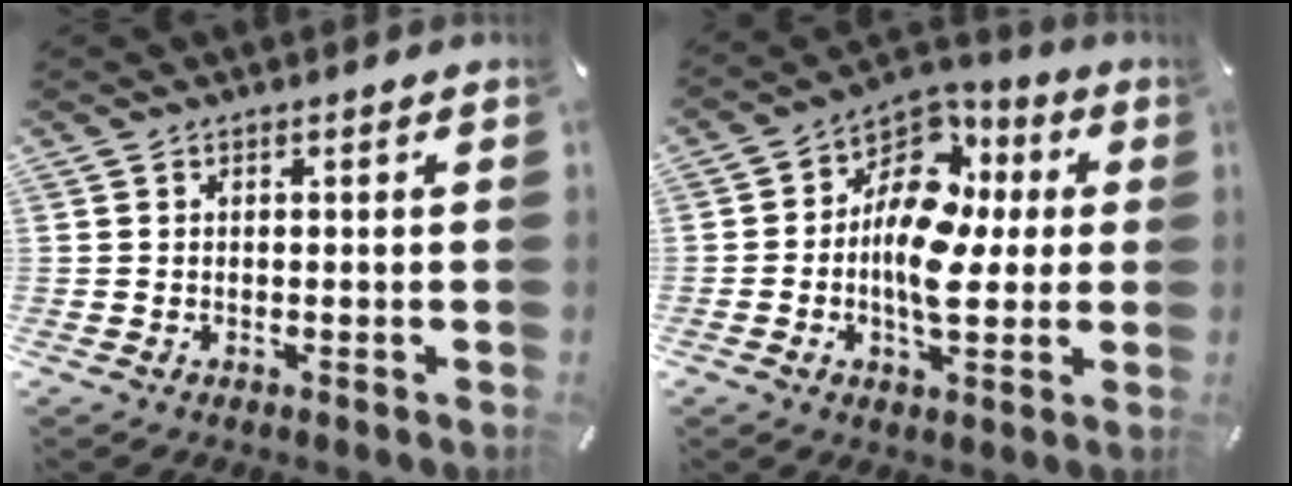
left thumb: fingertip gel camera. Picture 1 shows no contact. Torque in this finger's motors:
{"motor_torque": [1.79, 2.79, 1.50, -0.28, 0.39]}